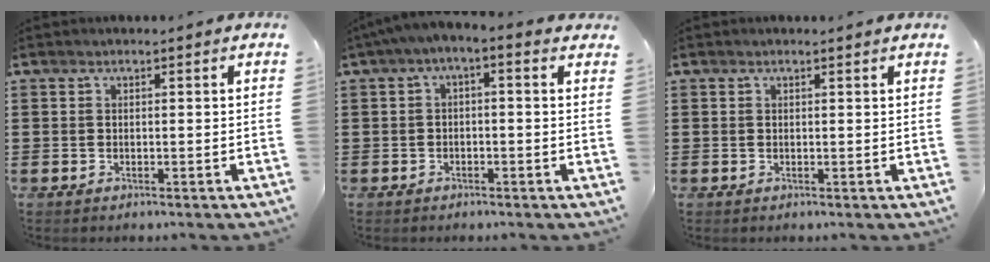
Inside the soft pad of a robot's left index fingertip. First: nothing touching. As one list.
[{"total": 2.1, "force": [-1.6, 0.2, 1.3], "torque": [-0.023, 0.000, -0.037]}, {"total": 0.5, "force": [0.4, -0.1, 0.3], "torque": [-0.007, -0.002, 0.009]}]